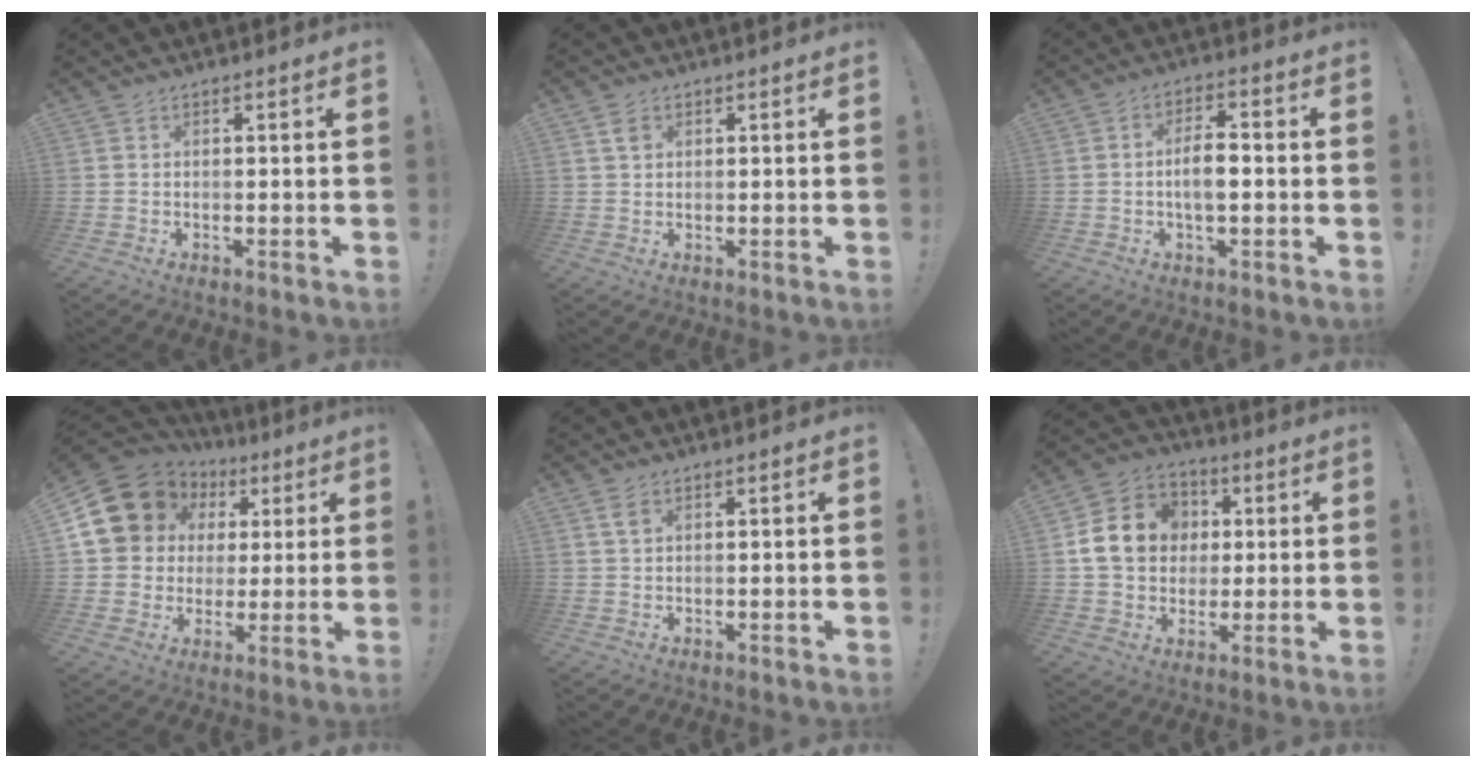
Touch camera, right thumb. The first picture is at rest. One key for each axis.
{"total": 2.1, "fx": 1.1, "fy": 1.5, "fz": 1.0, "tx": 0.001, "ty": -0.008, "tz": 0.016}
{"total": 6.5, "fx": -0.9, "fy": 2.7, "fz": 5.8, "tx": -0.101, "ty": 0.002, "tz": -0.024}
{"total": 16.0, "fx": 6.2, "fy": 13.3, "fz": 6.3, "tx": -0.116, "ty": -0.024, "tz": 0.137}
{"total": 2.3, "fx": 1.3, "fy": 1.2, "fz": 1.6, "tx": -0.018, "ty": -0.006, "tz": 0.020}
{"total": 15.1, "fx": 2.3, "fy": 12.9, "fz": 7.4, "tx": -0.119, "ty": 0.011, "tz": 0.057}